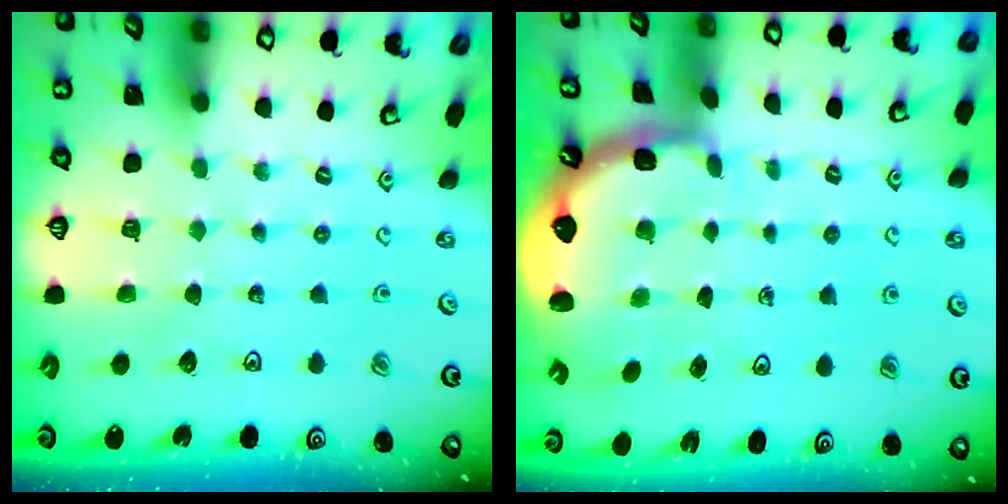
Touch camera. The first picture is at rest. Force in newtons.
{"total": 2.5, "press": 1.2, "slide": 2.2}